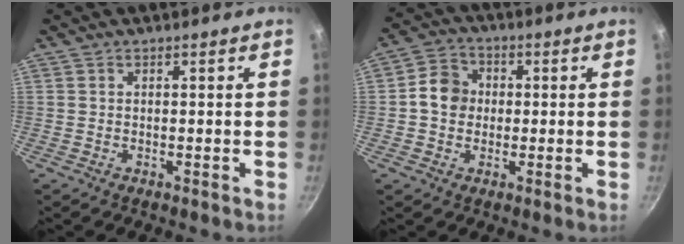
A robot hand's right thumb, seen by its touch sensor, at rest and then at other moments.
{"total": 7.1, "force": [0.0, 6.2, 3.5], "torque": [-0.030, 0.014, -0.016]}